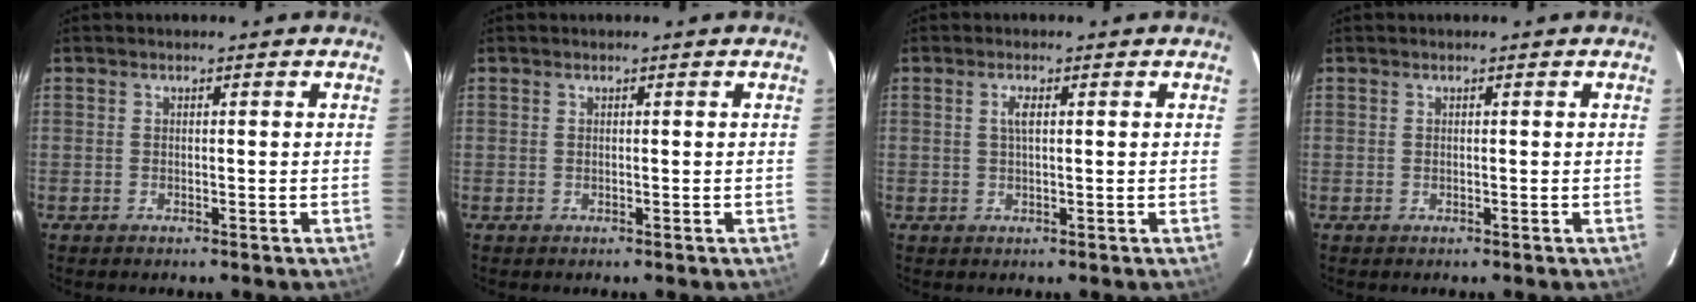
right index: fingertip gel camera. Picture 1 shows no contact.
{"total": 0.0}
{"total": 1.7, "force": [0.5, 0.5, 1.6], "torque": [-0.031, 0.002, 0.008]}
{"total": 0.0}